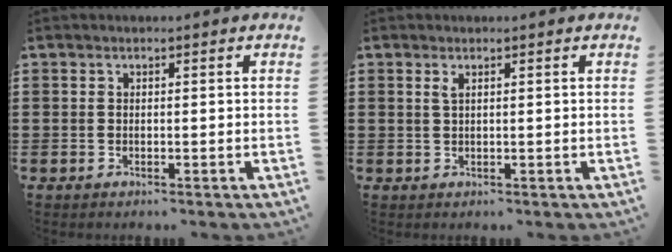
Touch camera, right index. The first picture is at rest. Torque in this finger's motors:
{"motor_torque": [0.01, 0.01, 0.00, 0.04]}